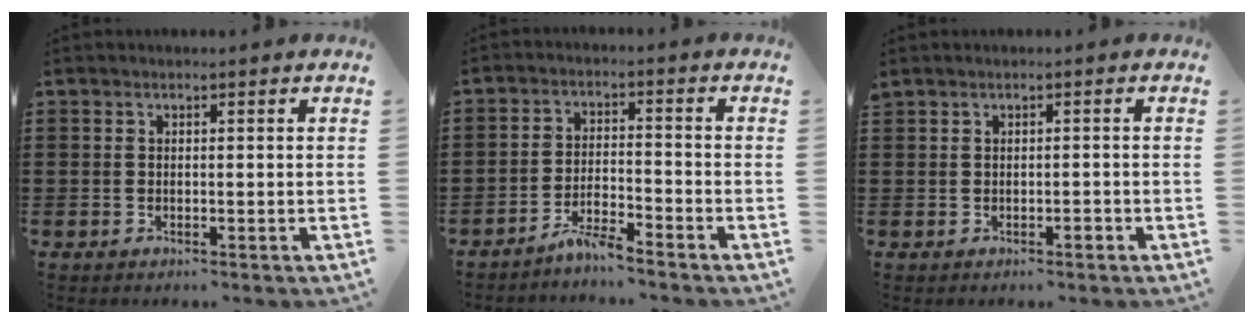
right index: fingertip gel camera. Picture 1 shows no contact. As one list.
[{"total": 3.7, "force": [-3.5, 0.1, 1.3], "torque": [-0.032, 0.004, -0.071]}, {"total": 0.8, "force": [-0.3, 0.4, 0.7], "torque": [-0.013, -0.001, -0.006]}]